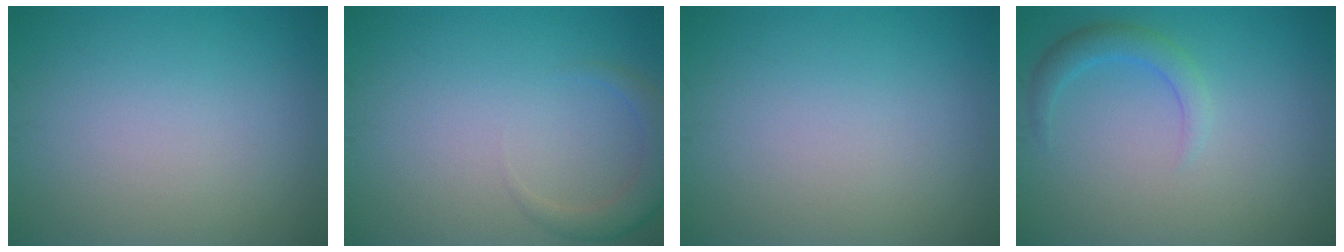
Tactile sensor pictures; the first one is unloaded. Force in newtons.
{"total": 2.3, "press": 2.3, "slide": 0.1}
{"total": 0.0}
{"total": 2.1, "press": 2.1, "slide": 0.1}